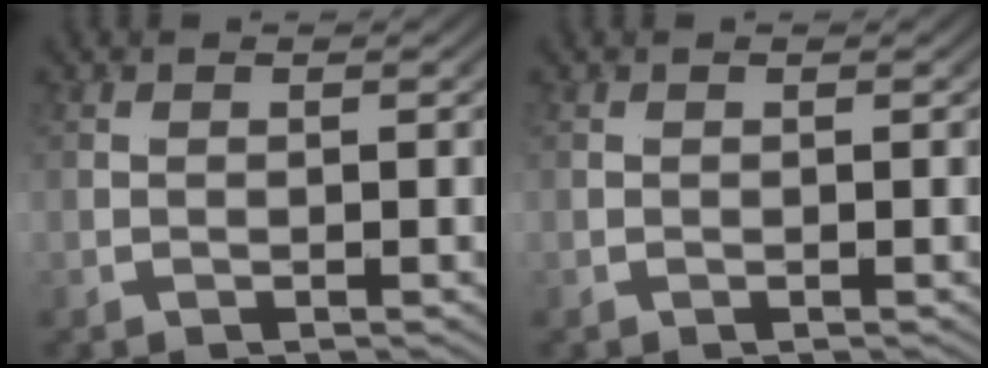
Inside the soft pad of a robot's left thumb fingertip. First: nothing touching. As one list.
[{"total": 0.0}]